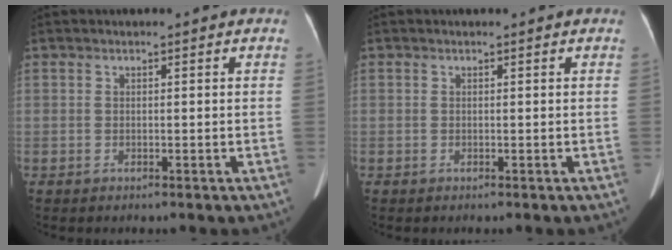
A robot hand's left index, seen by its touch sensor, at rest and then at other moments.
{"total": 0.0}